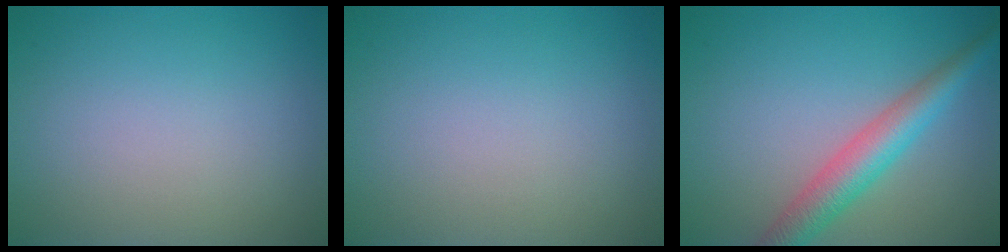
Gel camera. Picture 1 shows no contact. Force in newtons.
{"total": 0.0}
{"total": 4.4, "press": 4.4, "slide": 0.2}